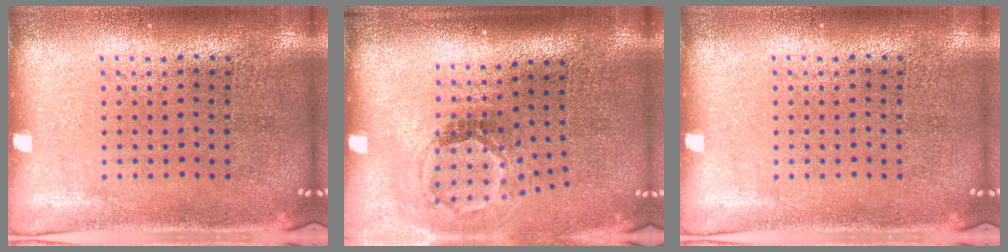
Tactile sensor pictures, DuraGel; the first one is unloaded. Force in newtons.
{"total": 1.9, "press": 1.2, "slide": 1.4}
{"total": 0.0}